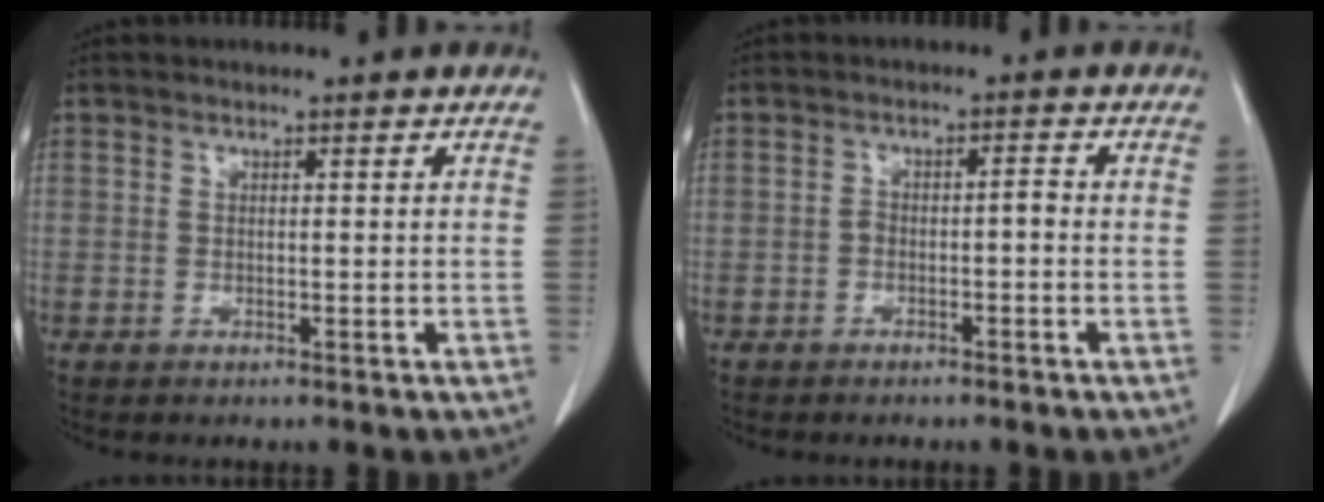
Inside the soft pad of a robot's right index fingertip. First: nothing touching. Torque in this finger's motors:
{"motor_torque": [0.19, -0.06, 0.00, 0.00]}